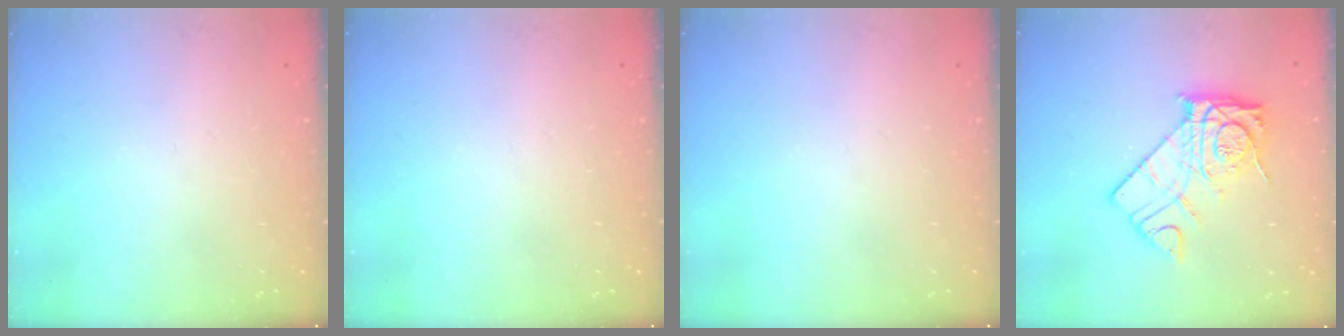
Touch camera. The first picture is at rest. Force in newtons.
{"total": 0.0}
{"total": 0.0}
{"total": 13.2, "press": 13.1, "slide": 1.3}